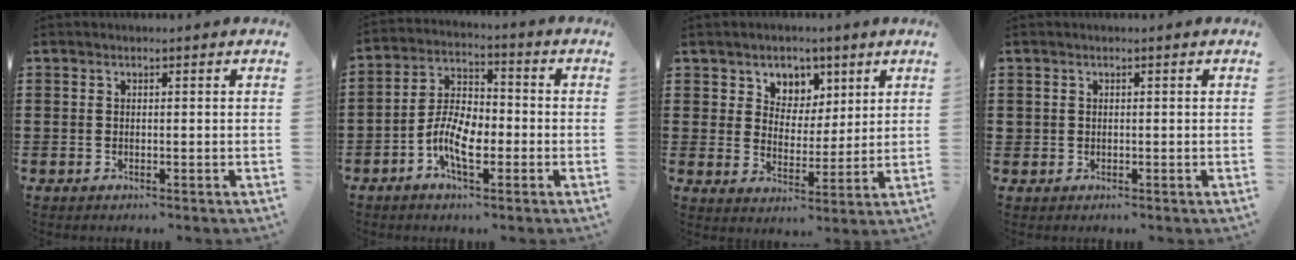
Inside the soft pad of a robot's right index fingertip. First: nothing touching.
{"total": 7.8, "force": [-3.0, 3.8, 6.1], "torque": [-0.138, 0.000, -0.061]}
{"total": 4.6, "force": [2.7, 3.7, 0.1], "torque": [-0.019, 0.000, 0.046]}
{"total": 0.7, "force": [0.2, 0.7, 0.1], "torque": [-0.003, 0.003, 0.004]}